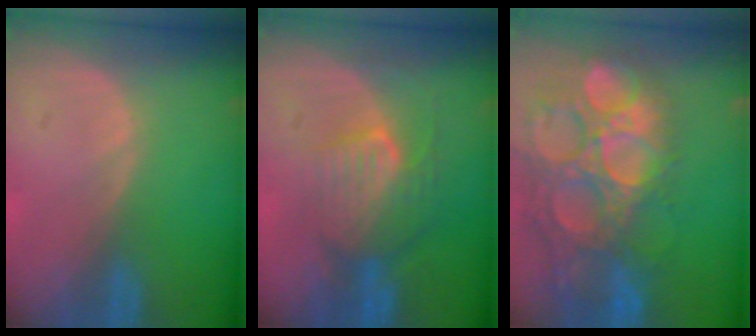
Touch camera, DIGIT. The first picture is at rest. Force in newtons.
{"total": 7.7, "press": 7.7, "slide": 0.5}
{"total": 15.6, "press": 12.9, "slide": 8.7}